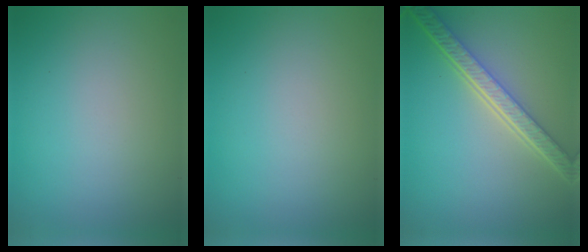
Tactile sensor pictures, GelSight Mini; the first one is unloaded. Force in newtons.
{"total": 0.0}
{"total": 5.4, "press": 4.2, "slide": 3.4}